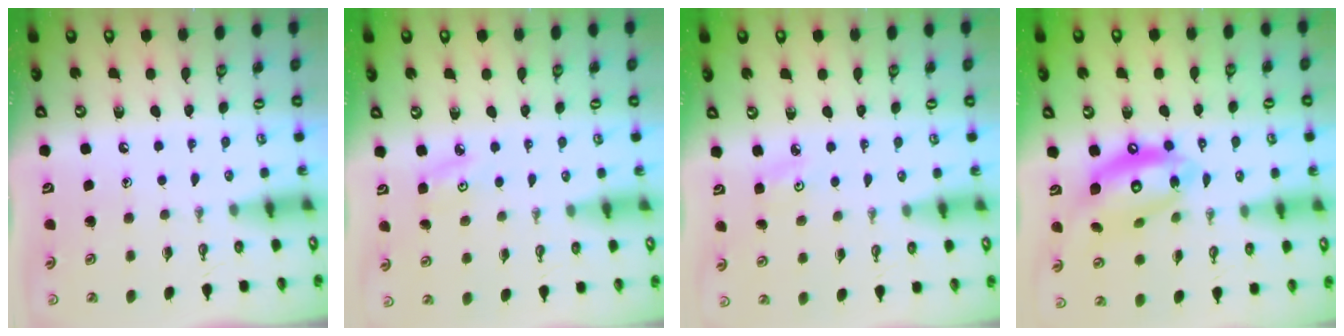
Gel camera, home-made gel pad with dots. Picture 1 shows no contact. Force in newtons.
{"total": 3.8, "press": 3.7, "slide": 0.4}
{"total": 2.8, "press": 2.8, "slide": 0.4}
{"total": 15.2, "press": 15.1, "slide": 1.2}